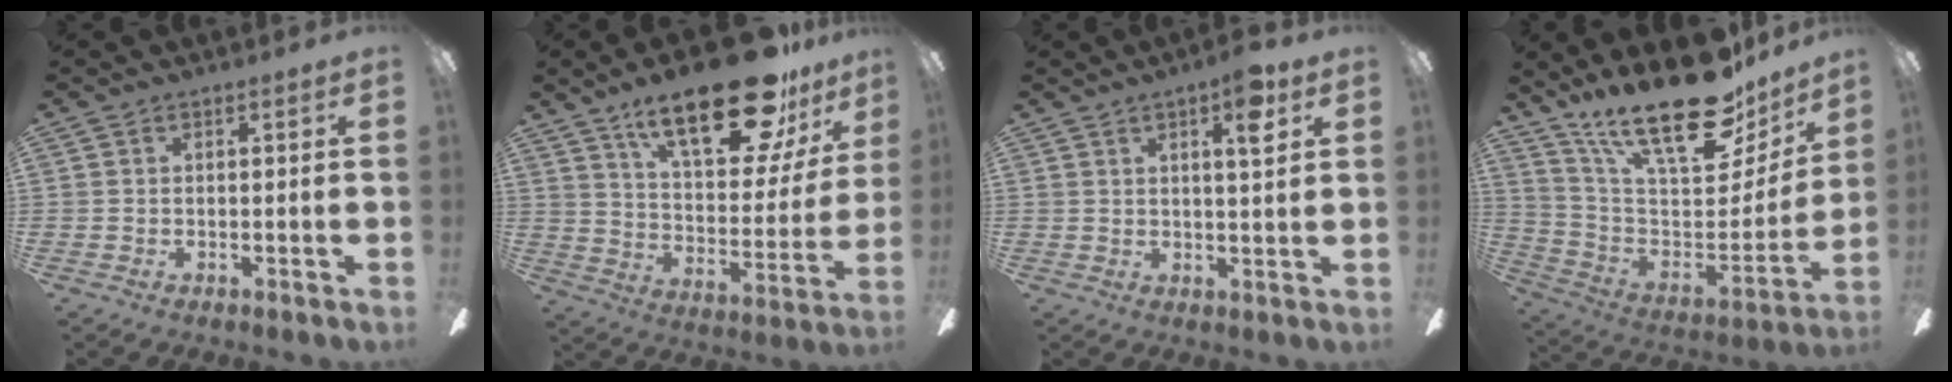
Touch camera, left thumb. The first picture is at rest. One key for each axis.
{"total": 25.8, "fx": 17.6, "fy": 9.3, "fz": 16.4, "tx": -0.251, "ty": -0.101, "tz": 0.291}
{"total": 6.4, "fx": 3.6, "fy": 1.2, "fz": 5.2, "tx": -0.079, "ty": -0.007, "tz": 0.051}
{"total": 24.9, "fx": 17.9, "fy": 8.9, "fz": 14.8, "tx": -0.224, "ty": -0.124, "tz": 0.304}